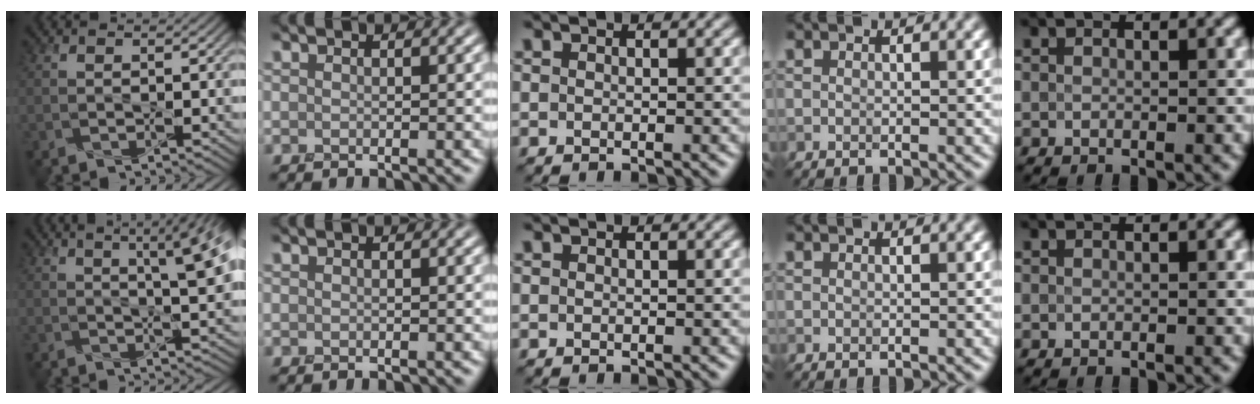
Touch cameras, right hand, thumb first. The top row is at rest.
{"thumb": {"total": 9.5, "force": [3.1, 2.6, 8.6], "torque": [-0.091, 0.031, 0.030]}}